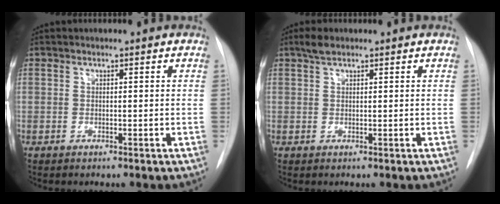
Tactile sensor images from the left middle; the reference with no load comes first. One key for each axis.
{"total": 2.0, "fx": 1.5, "fy": 0.7, "fz": 1.1, "tx": -0.023, "ty": 0.010, "tz": 0.027}